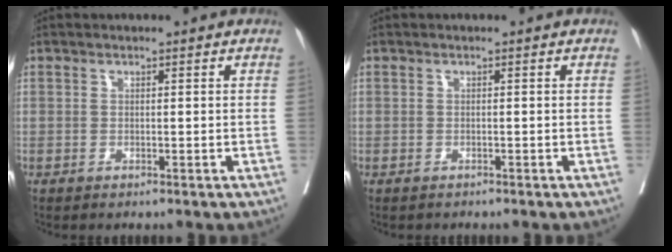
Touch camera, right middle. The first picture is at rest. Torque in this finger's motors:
{"motor_torque": [-0.31, 0.18, 0.00, -0.01]}